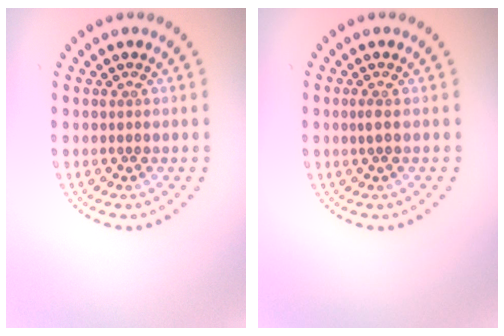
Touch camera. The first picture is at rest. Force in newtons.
{"total": 0.6, "press": 0.5, "slide": 0.2}